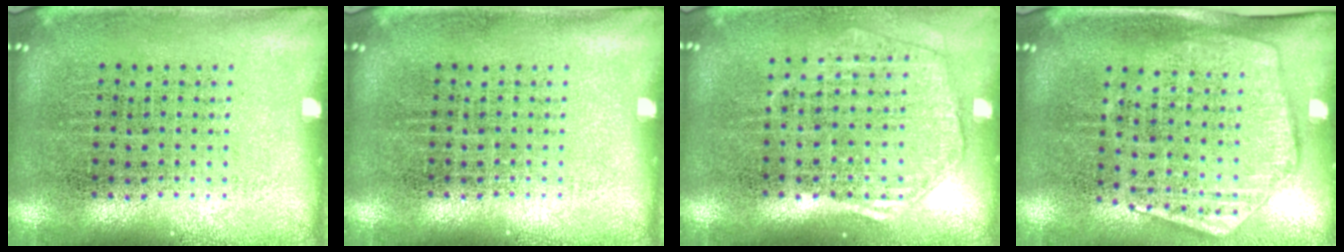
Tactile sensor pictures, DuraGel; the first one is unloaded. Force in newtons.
{"total": 0.0}
{"total": 1.7, "press": 1.6, "slide": 0.7}
{"total": 1.8, "press": 1.5, "slide": 1.0}